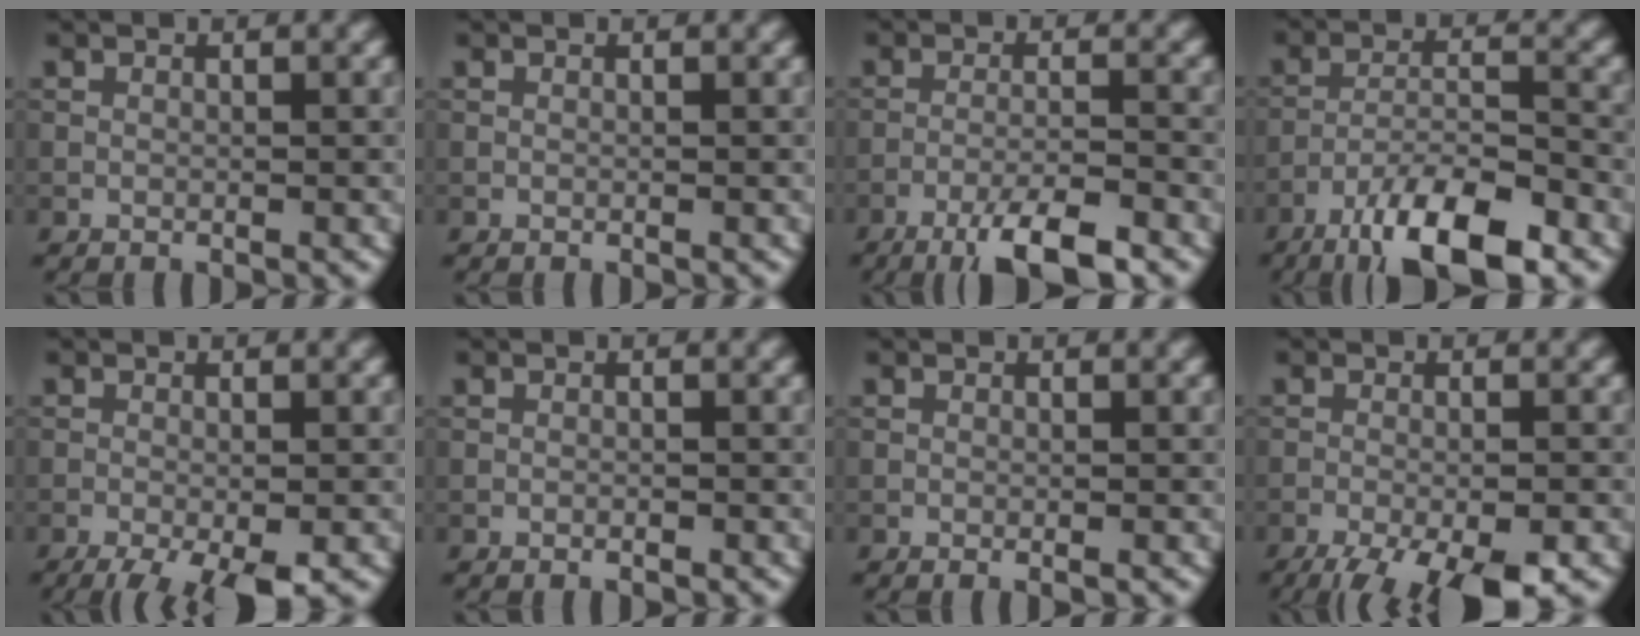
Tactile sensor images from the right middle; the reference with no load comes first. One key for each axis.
{"total": 0.0}
{"total": 6.0, "fx": -4.1, "fy": 0.9, "fz": 4.2, "tx": -0.069, "ty": 0.002, "tz": -0.074}
{"total": 9.7, "fx": -6.7, "fy": 2.4, "fz": 6.6, "tx": -0.110, "ty": -0.001, "tz": -0.122}
{"total": 5.8, "fx": -3.6, "fy": 1.4, "fz": 4.4, "tx": -0.068, "ty": -0.011, "tz": -0.057}
{"total": 0.5, "fx": -0.3, "fy": 0.1, "fz": 0.4, "tx": -0.005, "ty": -0.001, "tz": -0.004}
{"total": 0.6, "fx": -0.2, "fy": 0.0, "fz": 0.5, "tx": -0.007, "ty": -0.003, "tz": -0.004}
{"total": 8.8, "fx": -6.2, "fy": 2.4, "fz": 5.8, "tx": -0.101, "ty": -0.037, "tz": -0.092}